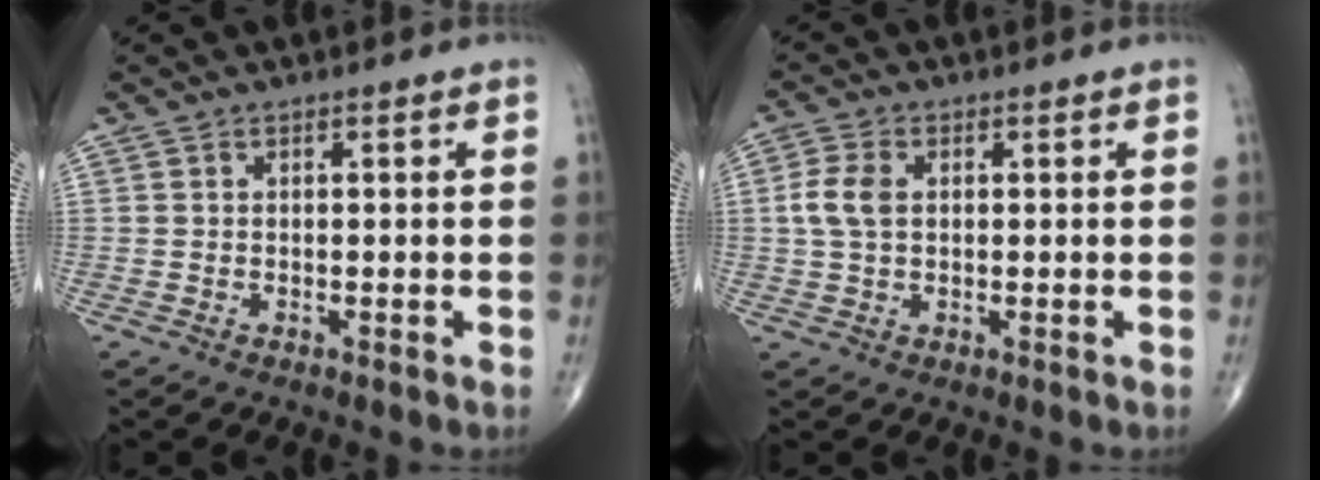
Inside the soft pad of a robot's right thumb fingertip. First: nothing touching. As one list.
[{"total": 5.0, "force": [0.6, 3.2, 3.8], "torque": [-0.088, 0.006, 0.008]}]